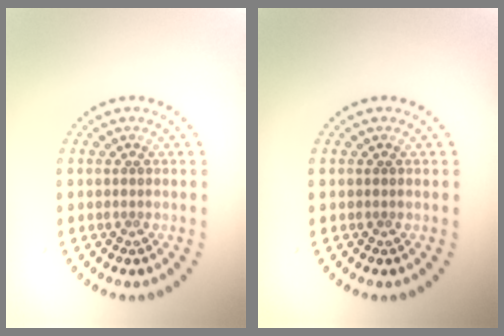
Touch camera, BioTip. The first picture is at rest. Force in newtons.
{"total": 0.0}